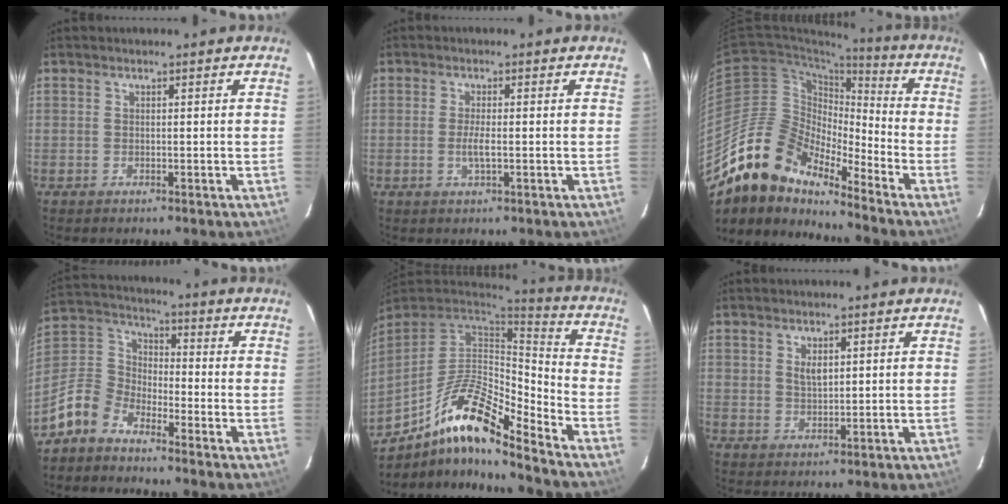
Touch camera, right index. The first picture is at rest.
{"total": 2.5, "force": [-0.6, 0.3, 2.4], "torque": [-0.048, -0.007, -0.010]}
{"total": 17.2, "force": [-14.7, 6.0, 6.5], "torque": [-0.109, 0.007, -0.279]}
{"total": 9.6, "force": [-6.8, 5.7, 3.7], "torque": [-0.097, 0.031, -0.151]}
{"total": 17.4, "force": [-11.5, 4.1, 12.3], "torque": [-0.232, -0.008, -0.223]}
{"total": 2.7, "force": [1.2, 1.6, 1.8], "torque": [-0.029, 0.001, 0.023]}